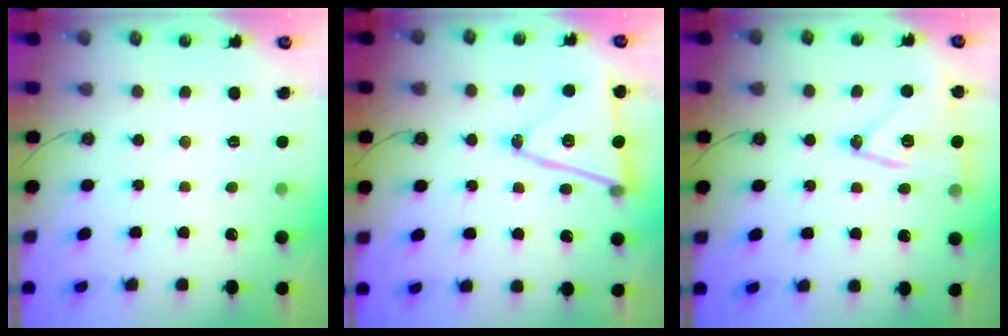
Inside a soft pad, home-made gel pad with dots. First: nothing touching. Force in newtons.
{"total": 15.8, "press": 15.4, "slide": 3.7}
{"total": 15.1, "press": 15.1, "slide": 0.6}